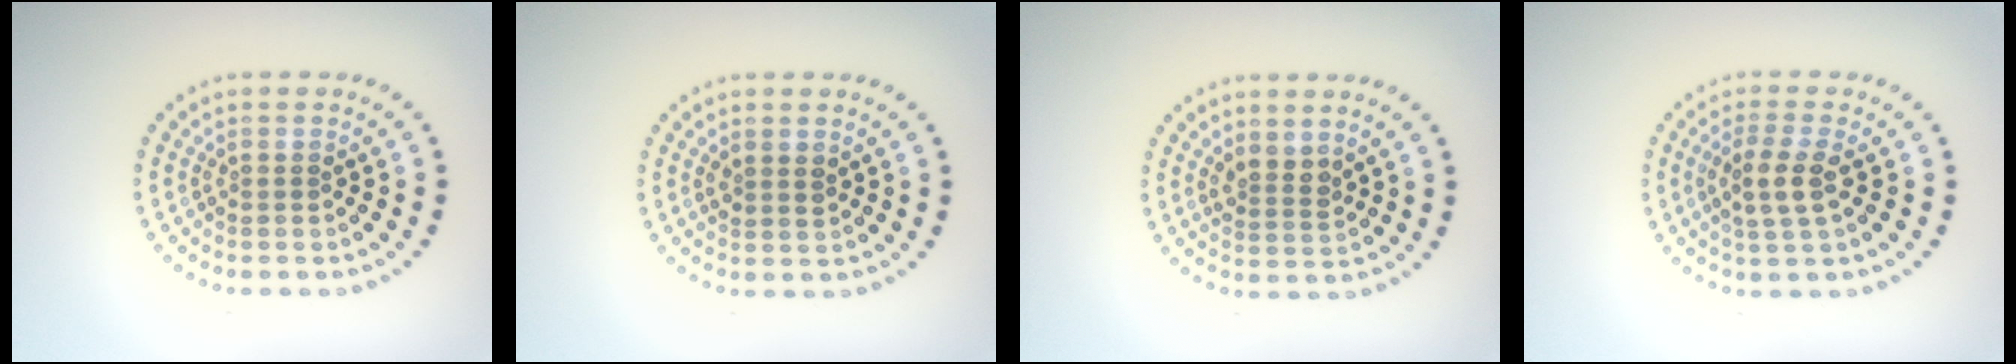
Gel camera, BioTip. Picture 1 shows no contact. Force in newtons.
{"total": 1.2, "press": 1.1, "slide": 0.6}
{"total": 2.0, "press": 1.6, "slide": 1.2}
{"total": 2.8, "press": 2.7, "slide": 1.0}